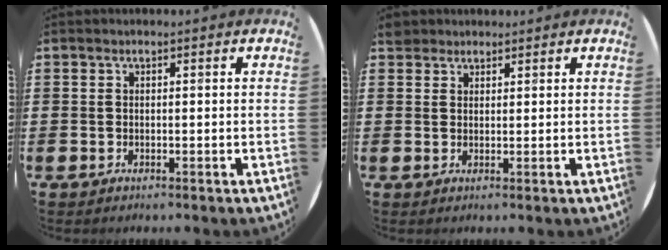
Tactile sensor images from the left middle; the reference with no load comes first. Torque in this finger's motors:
{"motor_torque": [0.30, -0.29, 0.00, -0.01]}